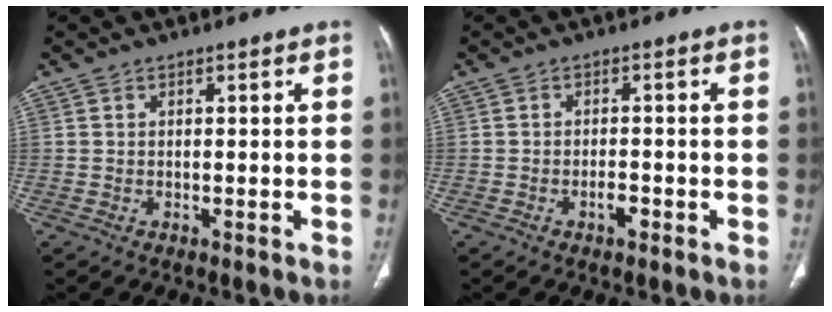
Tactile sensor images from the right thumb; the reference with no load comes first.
{"total": 2.1, "force": [-1.1, 0.9, 1.5], "torque": [-0.026, 0.006, -0.019]}